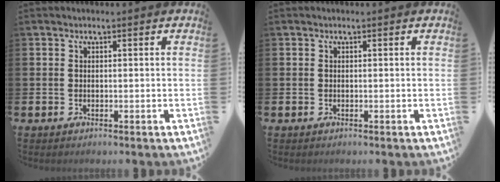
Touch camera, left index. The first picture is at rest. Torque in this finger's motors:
{"motor_torque": [-0.03, 0.00, 0.03, 0.02]}